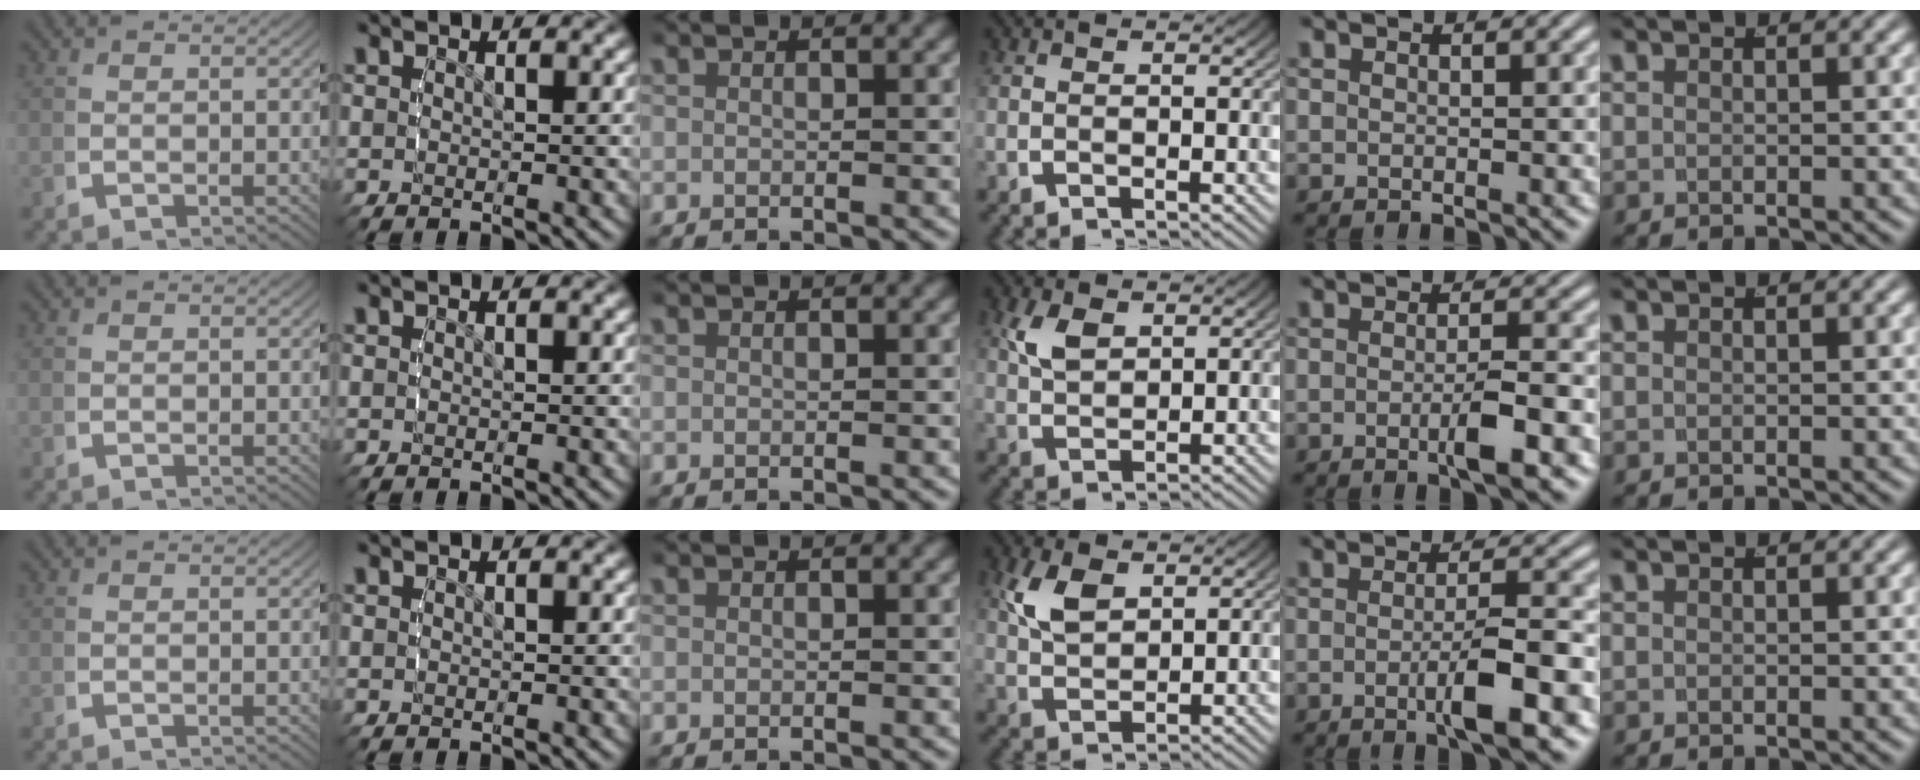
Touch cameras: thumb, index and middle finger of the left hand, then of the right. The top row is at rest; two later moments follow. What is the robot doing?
{"motion": "lift_and_place", "object": "bottle cap"}